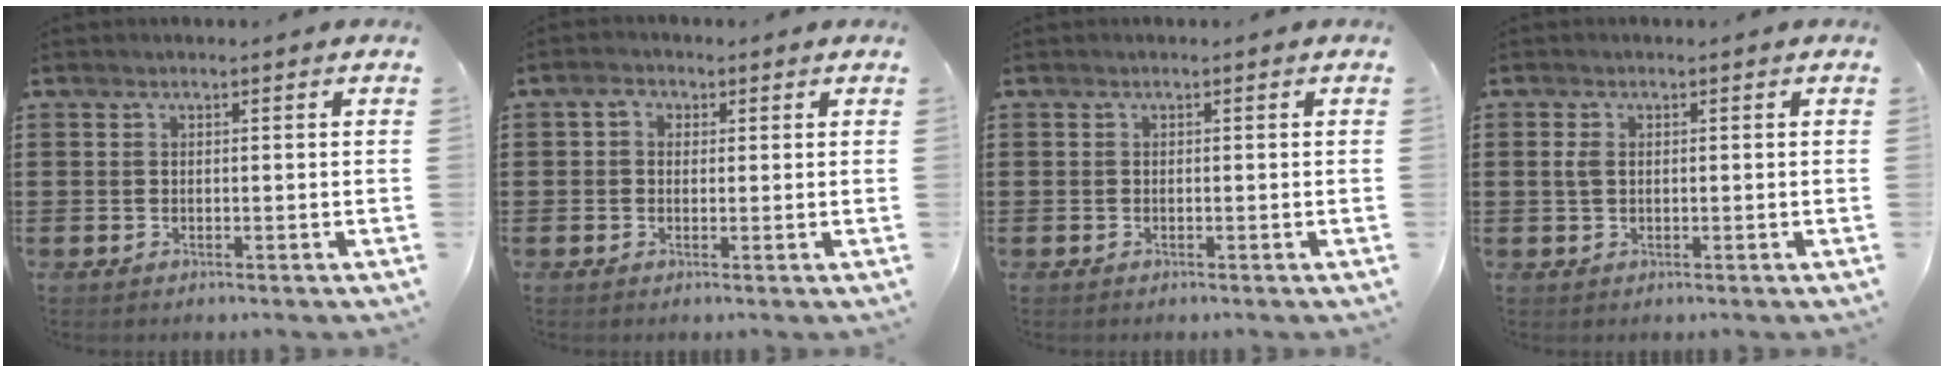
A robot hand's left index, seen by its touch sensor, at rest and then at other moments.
{"total": 2.1, "force": [0.6, 1.8, 0.9], "torque": [-0.025, 0.010, 0.007]}
{"total": 0.0}
{"total": 1.9, "force": [0.3, 1.1, 1.5], "torque": [-0.040, 0.004, 0.002]}